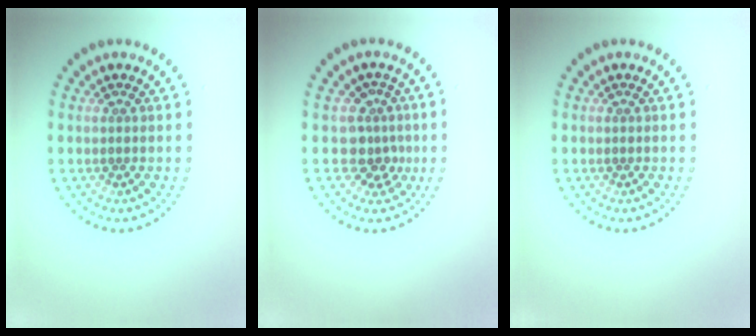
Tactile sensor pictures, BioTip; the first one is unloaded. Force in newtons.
{"total": 2.8, "press": 2.0, "slide": 1.9}
{"total": 0.0}